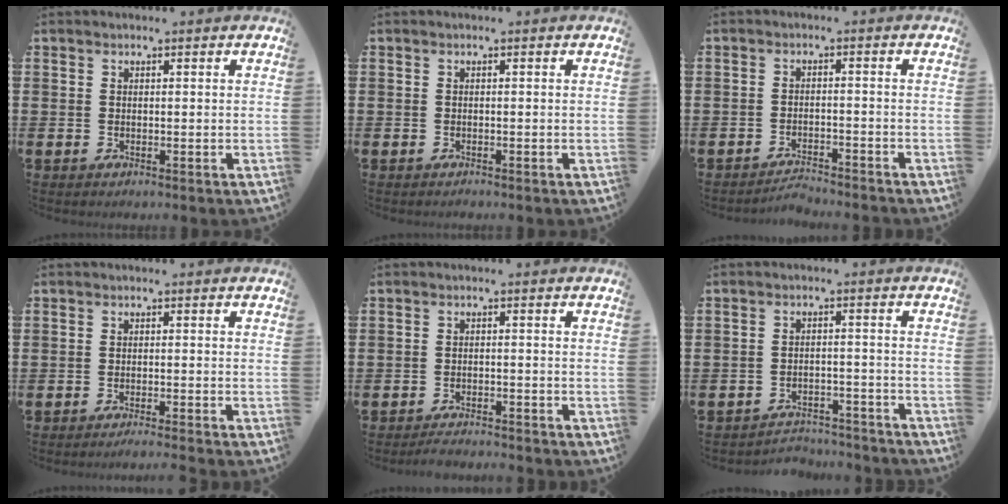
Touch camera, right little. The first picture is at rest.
{"total": 0.0}
{"total": 2.3, "force": [-2.3, -0.1, 0.0], "torque": [-0.005, 0.003, -0.049]}
{"total": 1.2, "force": [-1.1, -0.3, 0.4], "torque": [-0.004, 0.000, -0.022]}
{"total": 1.9, "force": [-1.9, -0.1, 0.2], "torque": [-0.007, 0.004, -0.038]}
{"total": 3.3, "force": [-3.3, 0.4, 0.0], "torque": [-0.006, 0.006, -0.071]}